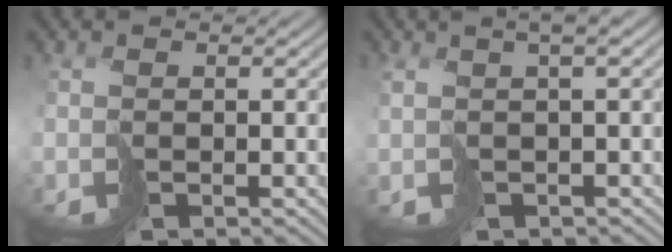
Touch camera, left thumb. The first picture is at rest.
{"total": 4.9, "force": [1.1, 1.3, 4.6], "torque": [-0.053, 0.014, 0.019]}